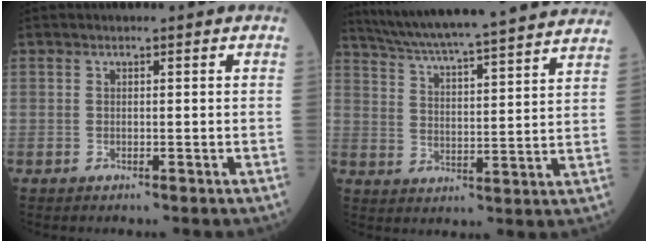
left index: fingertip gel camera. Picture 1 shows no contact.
{"total": 26.6, "force": [24.2, 0.6, 10.9], "torque": [-0.185, -0.021, 0.324]}